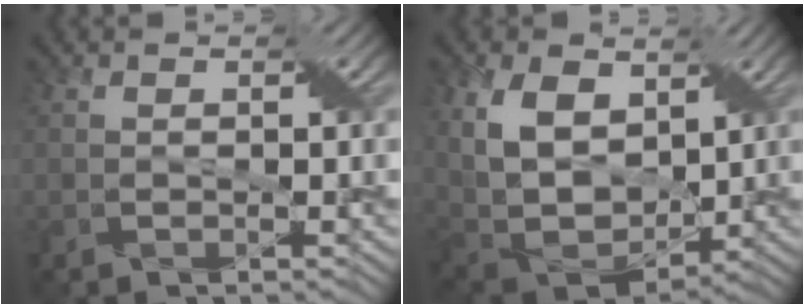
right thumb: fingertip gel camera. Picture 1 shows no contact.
{"total": 11.7, "force": [4.1, 7.5, 8.1], "torque": [-0.202, 0.002, 0.077]}